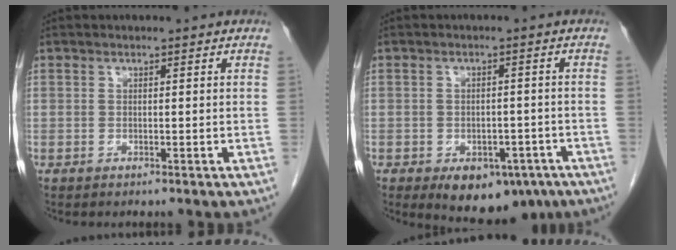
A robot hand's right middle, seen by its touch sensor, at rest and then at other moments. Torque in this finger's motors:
{"motor_torque": [0.70, -0.70, 0.30, 0.03]}